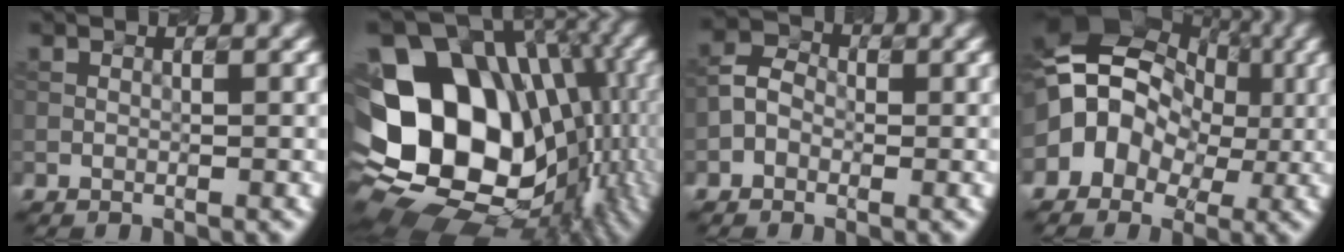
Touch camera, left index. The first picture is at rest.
{"total": 17.9, "force": [-1.0, 13.3, 12.0], "torque": [-0.202, 0.002, -0.004]}
{"total": 2.3, "force": [-0.7, 1.8, 1.2], "torque": [-0.024, 0.012, -0.025]}
{"total": 9.6, "force": [0.3, 7.5, 5.9], "torque": [-0.076, 0.021, -0.017]}